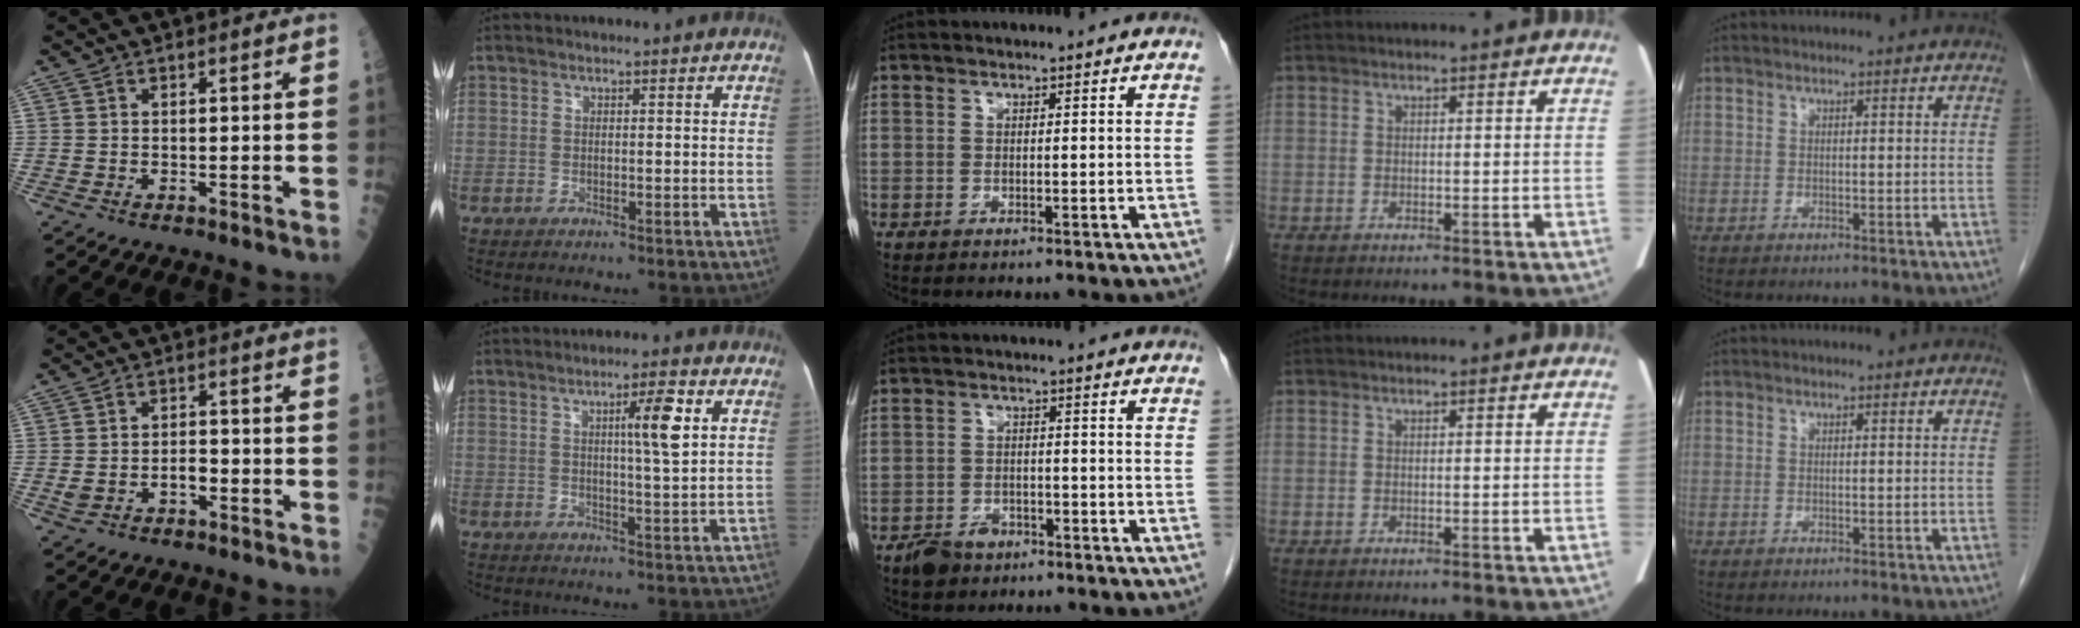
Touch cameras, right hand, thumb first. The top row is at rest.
{"thumb": {"total": 4.5, "force": [-1.3, 3.0, 3.2], "torque": [-0.047, 0.022, -0.015]}, "index": {"total": 5.8, "force": [1.9, -0.1, 5.4], "torque": [-0.080, 0.002, 0.028]}, "middle": {"total": 4.0, "force": [-2.8, 2.5, 1.4], "torque": [-0.028, 0.003, -0.040]}}